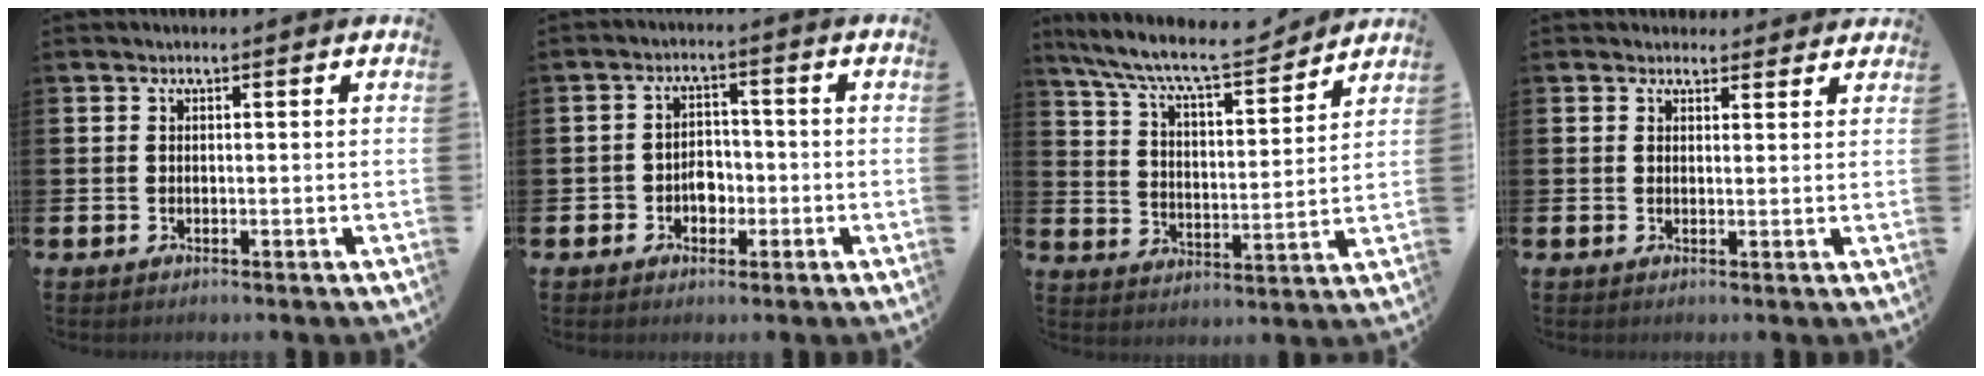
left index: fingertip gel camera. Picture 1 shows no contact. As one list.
[{"total": 3.2, "force": [-1.3, 2.5, 1.4], "torque": [-0.024, 0.003, -0.031]}, {"total": 9.7, "force": [8.9, 1.4, 3.5], "torque": [-0.101, -0.060, 0.153]}, {"total": 2.2, "force": [2.0, 0.8, -0.2], "torque": [0.007, -0.006, 0.037]}]